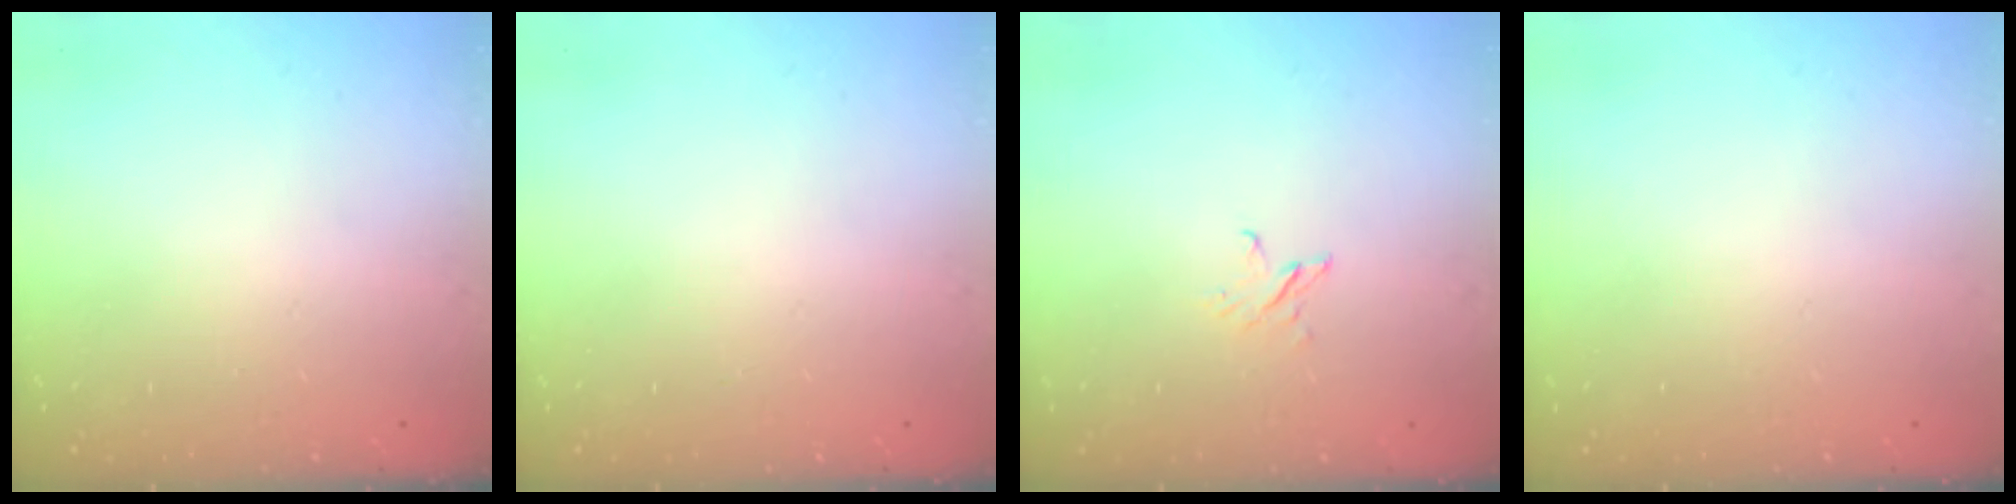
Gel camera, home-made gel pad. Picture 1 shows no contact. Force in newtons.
{"total": 0.0}
{"total": 2.3, "press": 2.3, "slide": 0.3}
{"total": 0.0}